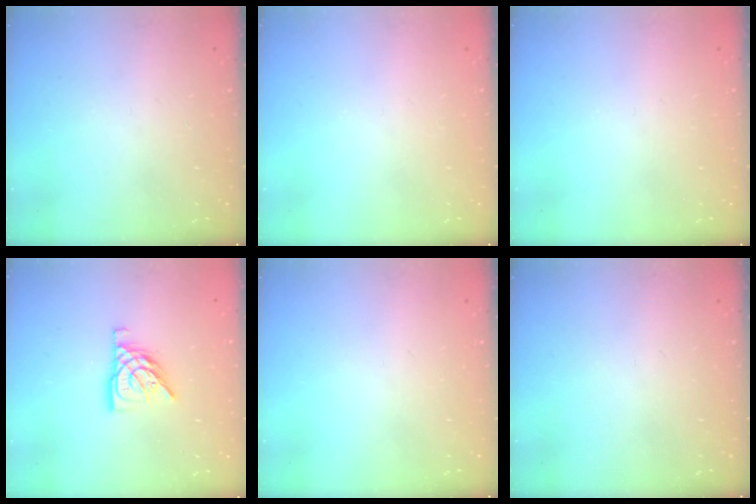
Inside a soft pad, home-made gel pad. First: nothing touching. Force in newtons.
{"total": 0.0}
{"total": 0.0}
{"total": 10.3, "press": 10.2, "slide": 0.8}
{"total": 0.0}
{"total": 0.0}